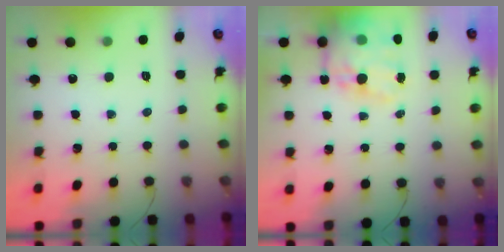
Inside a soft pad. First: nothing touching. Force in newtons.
{"total": 18.0, "press": 17.4, "slide": 4.6}